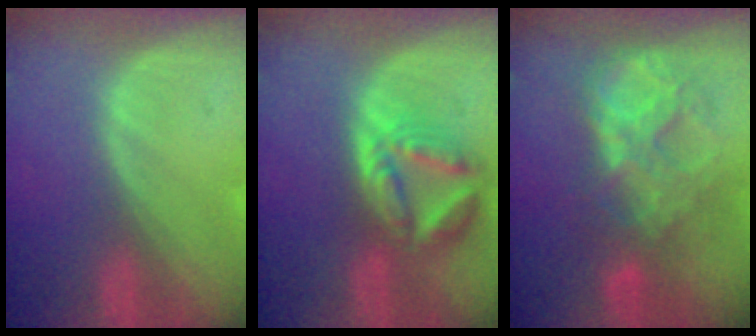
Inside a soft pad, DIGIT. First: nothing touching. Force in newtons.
{"total": 8.0, "press": 7.0, "slide": 3.8}
{"total": 9.1, "press": 7.8, "slide": 4.8}